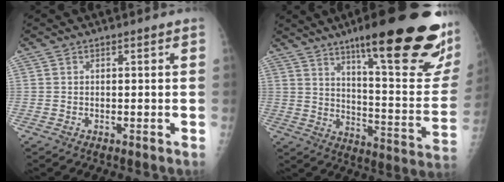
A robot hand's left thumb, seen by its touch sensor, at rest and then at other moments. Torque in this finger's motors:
{"motor_torque": [2.55, 0.93, 1.54, -1.23, 0.46]}